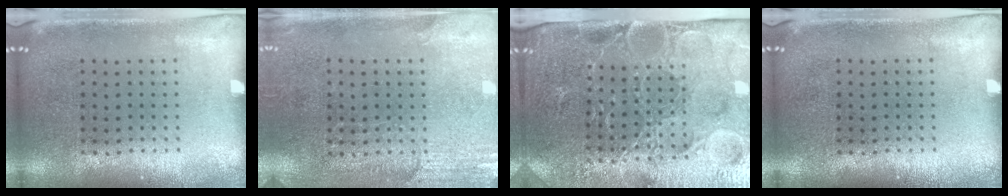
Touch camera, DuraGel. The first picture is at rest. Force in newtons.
{"total": 2.8, "press": 2.5, "slide": 1.3}
{"total": 4.8, "press": 4.2, "slide": 2.1}
{"total": 0.0}